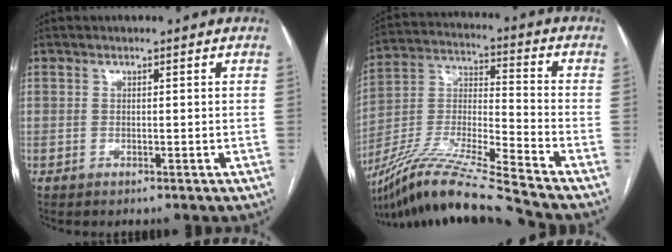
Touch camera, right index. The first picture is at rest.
{"total": 18.4, "force": [-15.9, -2.0, 9.0], "torque": [-0.191, -0.019, -0.294]}